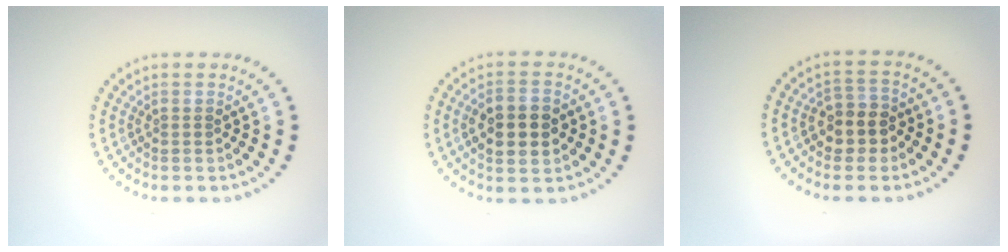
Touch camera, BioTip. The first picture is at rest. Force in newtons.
{"total": 4.6, "press": 4.6, "slide": 0.2}
{"total": 3.0, "press": 2.7, "slide": 1.2}